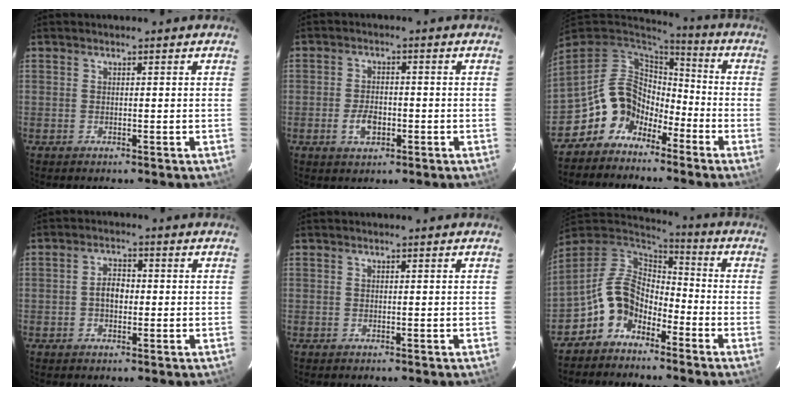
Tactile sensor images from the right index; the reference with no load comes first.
{"total": 4.5, "force": [-1.5, 2.7, 3.2], "torque": [-0.065, 0.000, -0.023]}
{"total": 11.8, "force": [-7.3, 8.6, 3.5], "torque": [-0.091, 0.036, -0.138]}
{"total": 3.6, "force": [-0.4, 2.3, 2.7], "torque": [-0.050, 0.009, -0.006]}
{"total": 0.0}
{"total": 10.9, "force": [-6.1, 7.2, 5.4], "torque": [-0.120, 0.030, -0.123]}